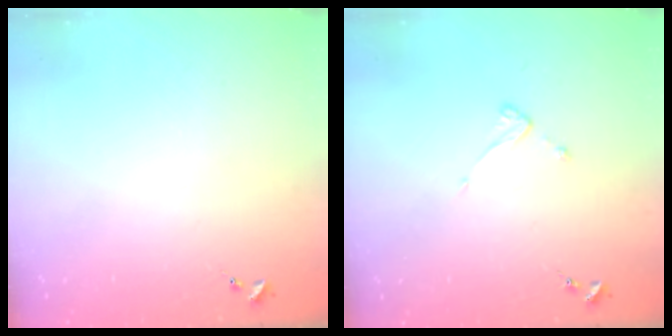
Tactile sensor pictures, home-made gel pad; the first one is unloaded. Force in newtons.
{"total": 3.4, "press": 3.4, "slide": 0.1}